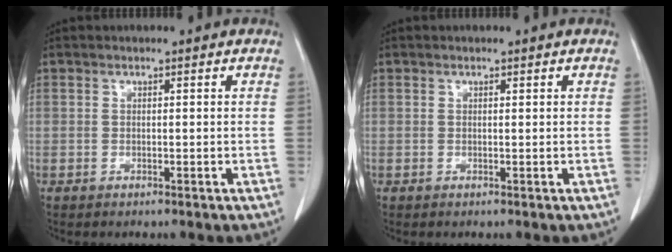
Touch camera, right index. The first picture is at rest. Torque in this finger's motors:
{"motor_torque": [0.04, 0.03, 0.01, 0.01]}